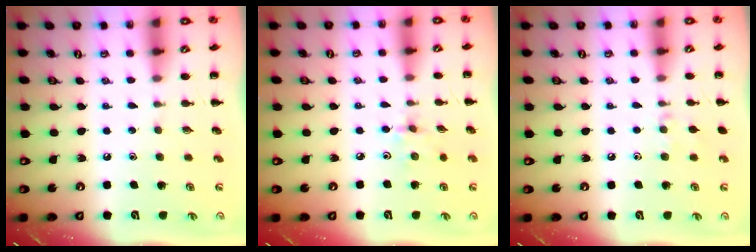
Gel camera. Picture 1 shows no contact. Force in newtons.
{"total": 2.9, "press": 2.7, "slide": 0.9}
{"total": 6.0, "press": 5.7, "slide": 2.0}